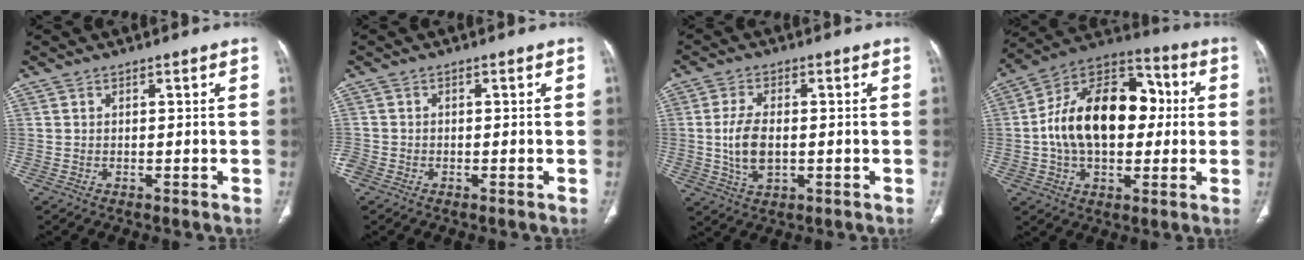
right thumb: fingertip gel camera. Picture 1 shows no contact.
{"total": 2.2, "force": [-1.1, 1.7, 0.8], "torque": [-0.022, 0.005, -0.022]}
{"total": 7.4, "force": [-0.4, 4.0, 6.2], "torque": [-0.125, -0.002, -0.002]}
{"total": 21.7, "force": [0.7, 14.2, 16.4], "torque": [-0.243, 0.035, 0.008]}